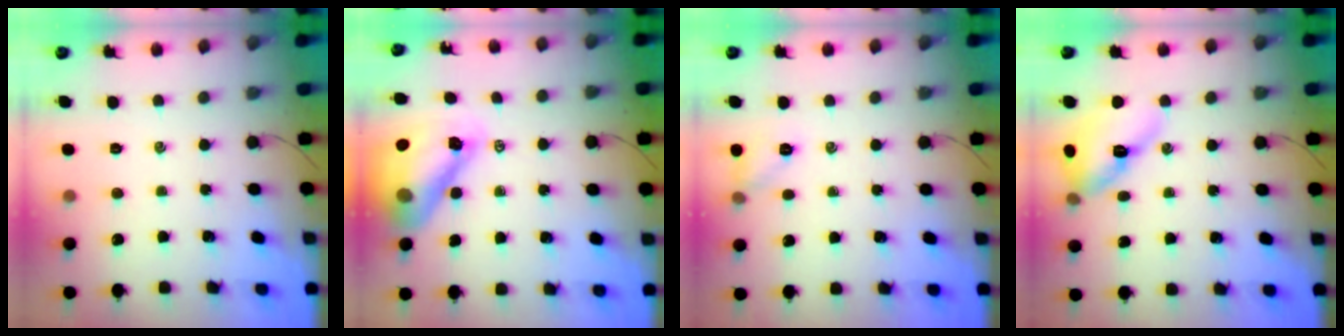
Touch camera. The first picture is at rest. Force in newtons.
{"total": 15.6, "press": 15.0, "slide": 4.3}
{"total": 6.4, "press": 6.3, "slide": 0.9}
{"total": 14.6, "press": 14.4, "slide": 2.5}